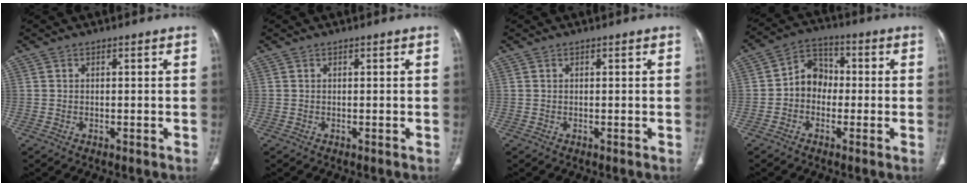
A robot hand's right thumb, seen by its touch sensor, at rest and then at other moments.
{"total": 0.0}
{"total": 0.0}
{"total": 7.1, "force": [-0.9, 5.9, 3.8], "torque": [-0.035, 0.029, -0.034]}